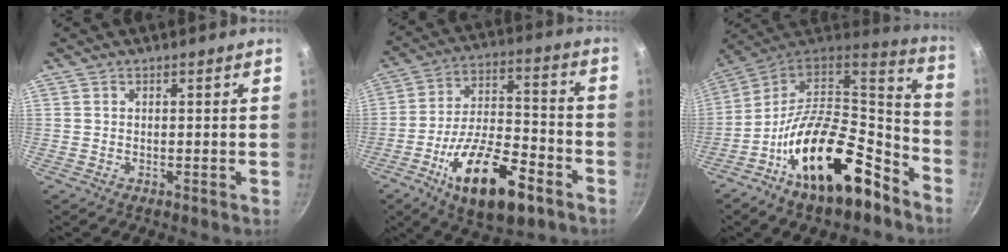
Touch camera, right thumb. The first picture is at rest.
{"total": 19.5, "force": [-9.5, 8.2, 14.9], "torque": [-0.237, 0.045, -0.158]}
{"total": 25.3, "force": [-12.4, 12.5, 18.1], "torque": [-0.254, 0.098, -0.211]}